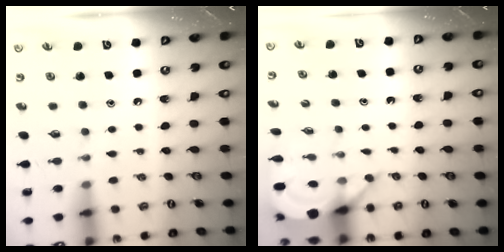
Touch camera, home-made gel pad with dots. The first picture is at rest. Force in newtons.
{"total": 4.4, "press": 4.4, "slide": 0.5}